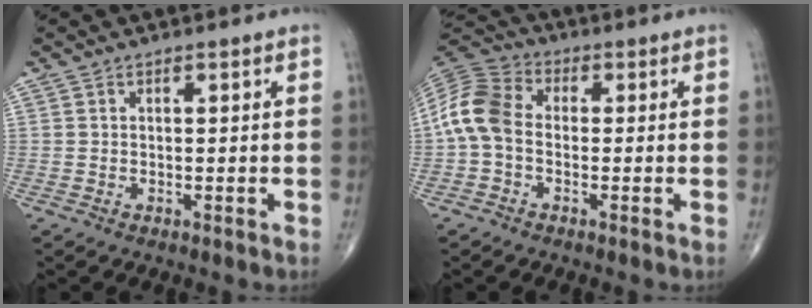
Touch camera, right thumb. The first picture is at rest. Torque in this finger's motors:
{"motor_torque": [0.06, 0.27, 0.94, -0.17, 0.08]}